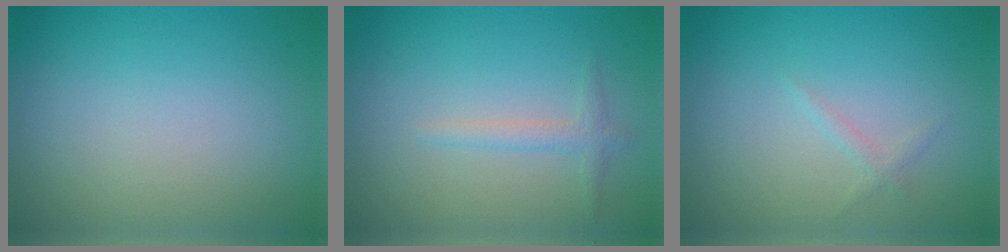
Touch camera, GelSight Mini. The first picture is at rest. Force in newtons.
{"total": 1.3, "press": 1.3, "slide": 0.0}
{"total": 0.7, "press": 0.7, "slide": 0.1}